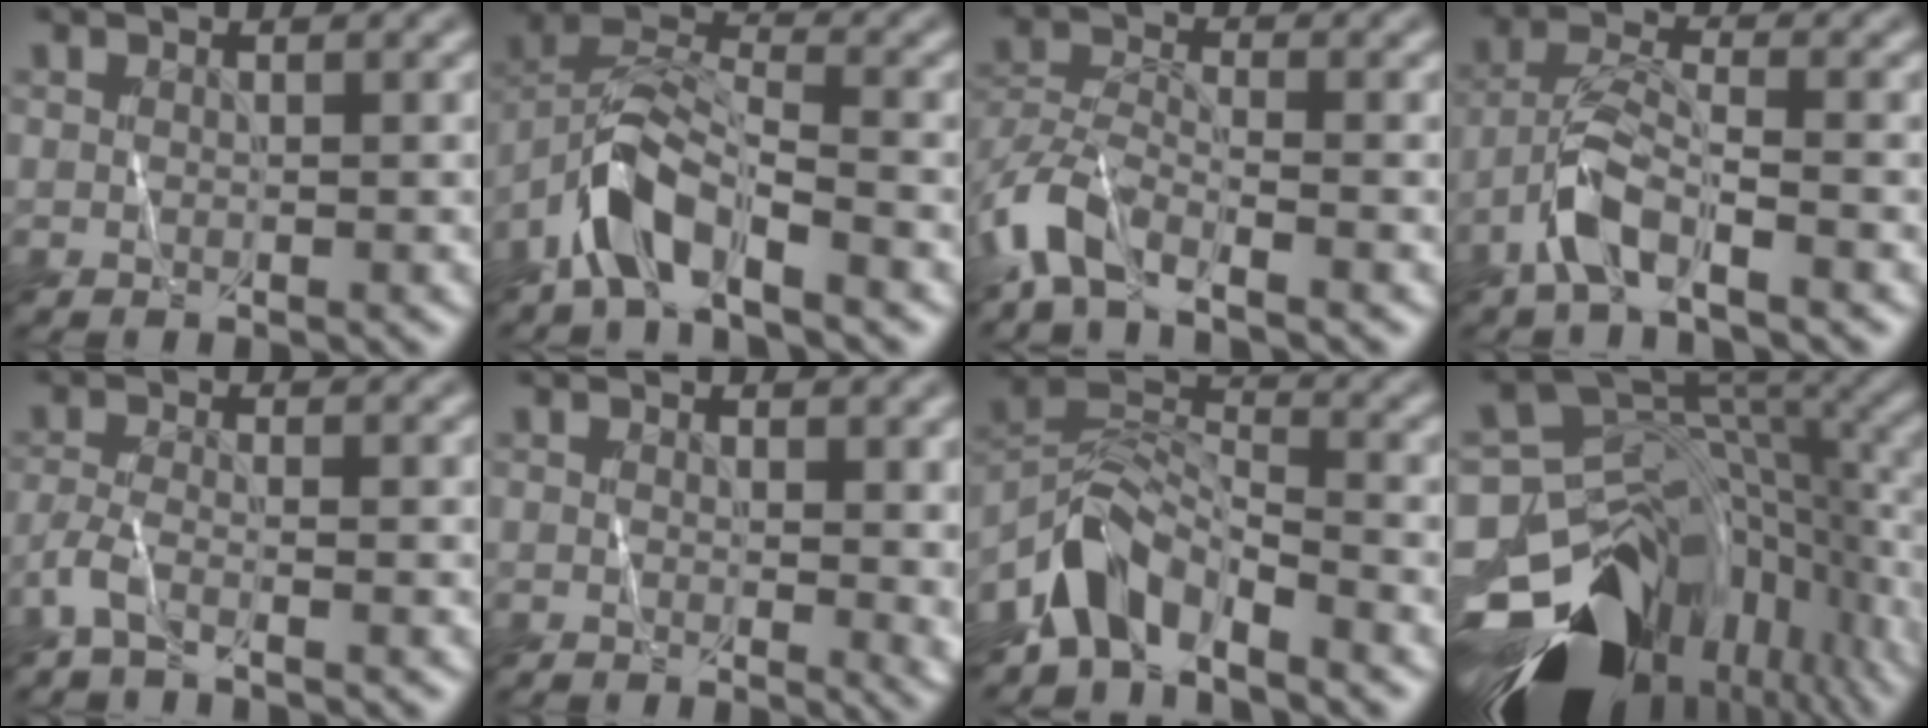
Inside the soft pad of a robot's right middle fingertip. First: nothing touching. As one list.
[{"total": 5.9, "force": [-4.0, 2.1, 3.9], "torque": [-0.071, 0.011, -0.084]}, {"total": 4.9, "force": [-3.6, 1.8, 2.8], "torque": [-0.058, -0.002, -0.082]}, {"total": 4.4, "force": [-2.8, 1.2, 3.2], "torque": [-0.065, 0.010, -0.061]}, {"total": 2.3, "force": [-1.7, 0.4, 1.5], "torque": [-0.035, -0.004, -0.044]}, {"total": 3.2, "force": [0.3, 1.5, 2.8], "torque": [-0.025, -0.004, 0.005]}, {"total": 5.2, "force": [-4.1, 2.1, 2.4], "torque": [-0.037, 0.007, -0.092]}, {"total": 16.8, "force": [-9.1, 10.3, 9.7], "torque": [-0.184, -0.018, -0.144]}]